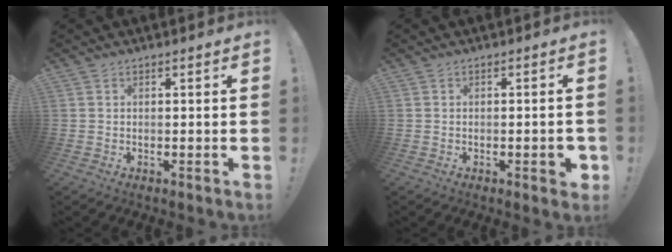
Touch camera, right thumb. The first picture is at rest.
{"total": 3.1, "force": [-1.0, 0.7, 2.9], "torque": [-0.038, 0.004, -0.016]}